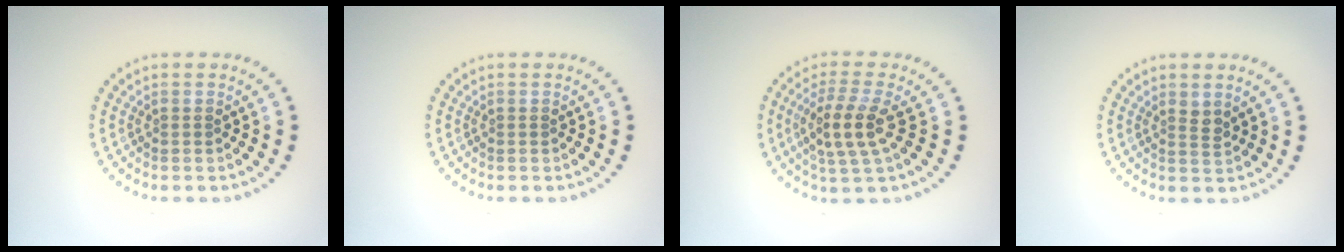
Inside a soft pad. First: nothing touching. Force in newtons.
{"total": 0.0}
{"total": 3.9, "press": 3.5, "slide": 1.8}
{"total": 1.2, "press": 0.9, "slide": 0.8}